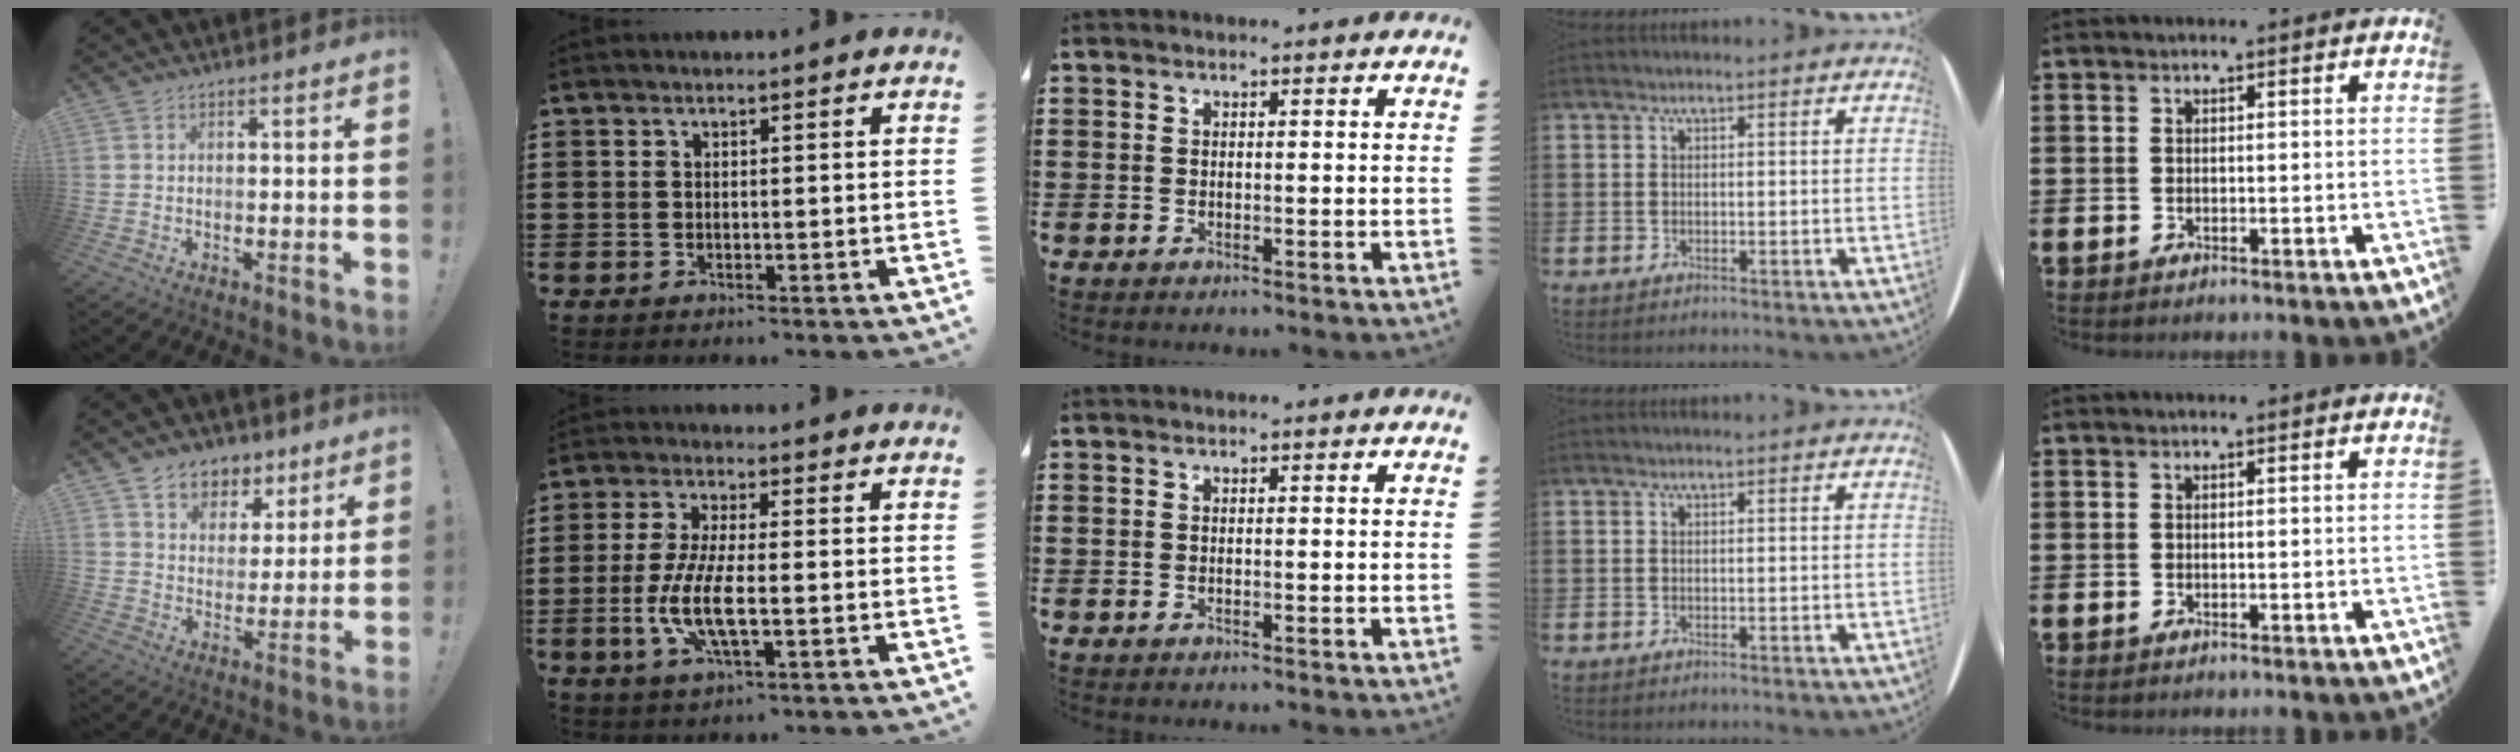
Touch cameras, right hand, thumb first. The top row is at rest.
{"thumb": {"total": 8.3, "force": [5.5, 6.0, 1.5], "torque": [-0.016, -0.041, 0.108]}, "index": {"total": 8.2, "force": [-2.2, 2.3, 7.5], "torque": [-0.169, -0.014, -0.046]}}